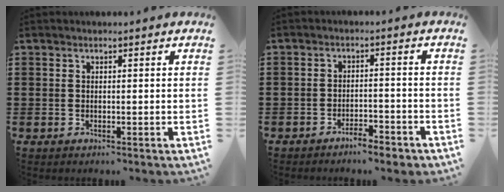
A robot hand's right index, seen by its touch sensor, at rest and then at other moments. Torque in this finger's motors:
{"motor_torque": [1.09, 1.05, 0.03, 0.00]}